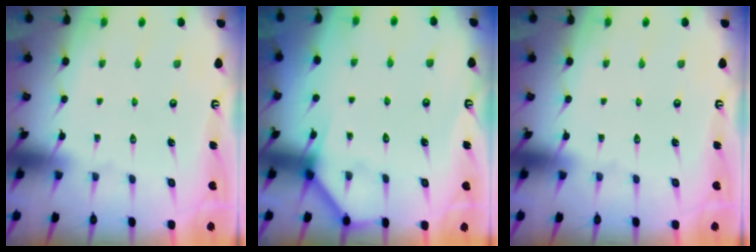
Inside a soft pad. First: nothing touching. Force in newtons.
{"total": 4.3, "press": 4.2, "slide": 0.3}
{"total": 0.0}